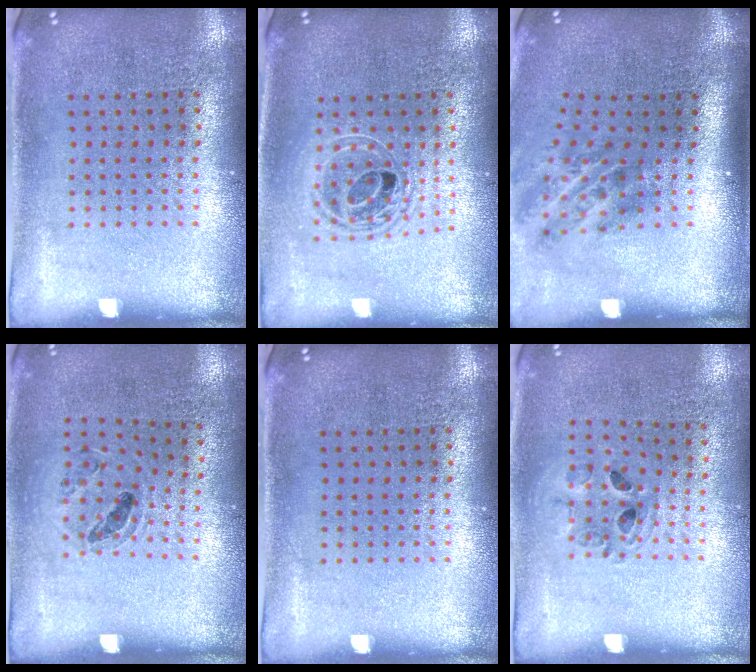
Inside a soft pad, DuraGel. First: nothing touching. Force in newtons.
{"total": 1.6, "press": 1.4, "slide": 0.9}
{"total": 2.0, "press": 1.3, "slide": 1.5}
{"total": 0.9, "press": 0.9, "slide": 0.3}
{"total": 0.0}
{"total": 0.9, "press": 0.9, "slide": 0.2}